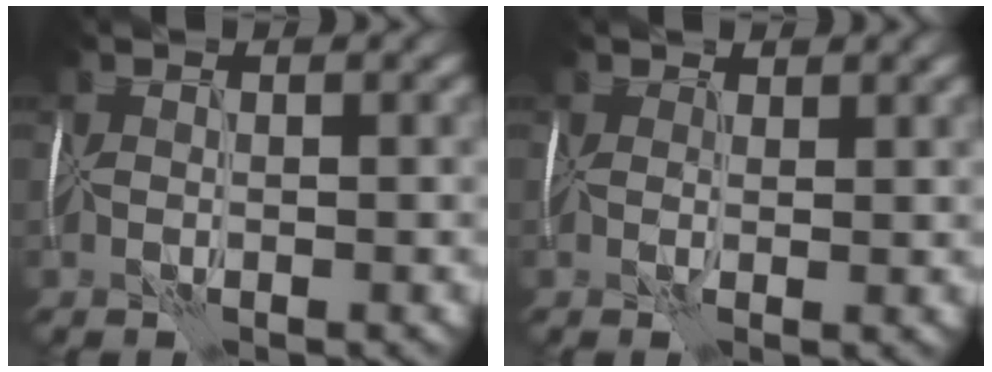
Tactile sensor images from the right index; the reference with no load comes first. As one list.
[{"total": 2.0, "force": [1.2, 1.1, 1.3], "torque": [-0.023, 0.008, 0.008]}]